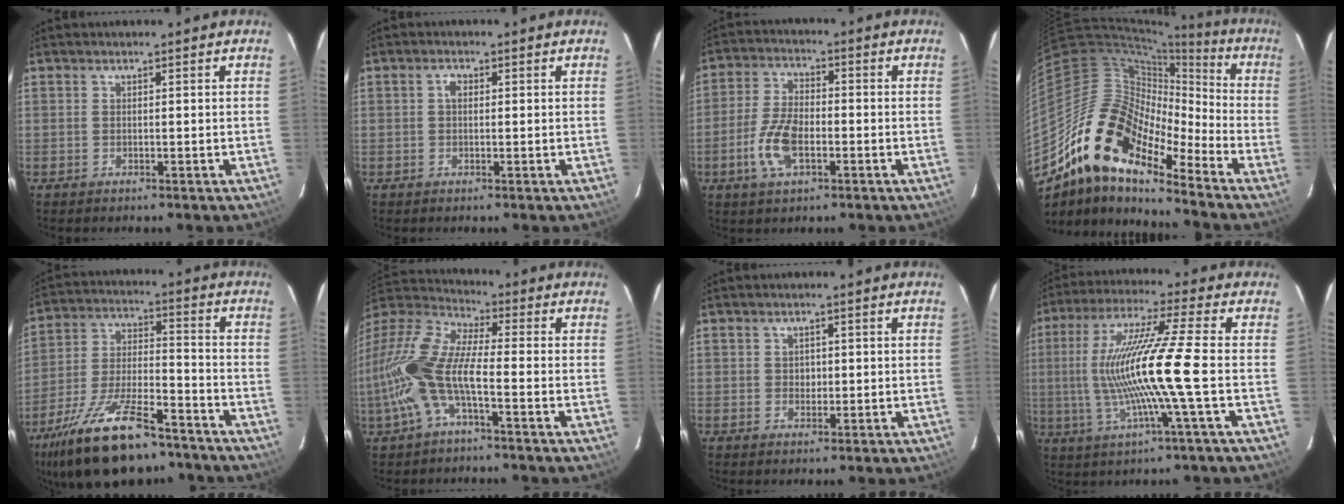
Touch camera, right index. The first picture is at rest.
{"total": 1.5, "force": [0.2, 1.0, 1.0], "torque": [-0.020, 0.007, 0.000]}
{"total": 8.9, "force": [-3.1, 4.4, 7.1], "torque": [-0.154, 0.003, -0.057]}
{"total": 18.5, "force": [-13.0, 6.7, 11.4], "torque": [-0.185, -0.014, -0.260]}
{"total": 21.5, "force": [-15.4, 7.5, 13.0], "torque": [-0.260, -0.029, -0.255]}
{"total": 15.9, "force": [-4.0, 5.0, 14.5], "torque": [-0.297, -0.004, -0.086]}
{"total": 1.7, "force": [0.1, 1.6, 0.5], "torque": [-0.004, 0.004, 0.003]}
{"total": 15.1, "force": [-1.7, -1.4, 15.0], "torque": [-0.285, -0.005, -0.026]}